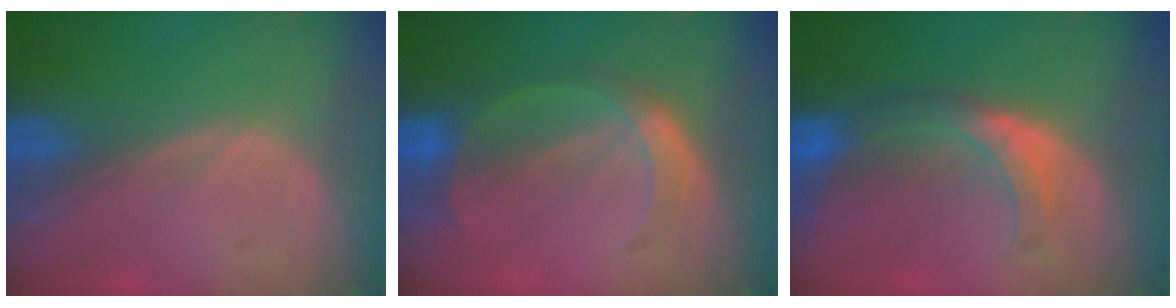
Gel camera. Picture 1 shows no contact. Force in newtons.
{"total": 4.9, "press": 4.9, "slide": 0.3}
{"total": 5.9, "press": 5.9, "slide": 0.6}